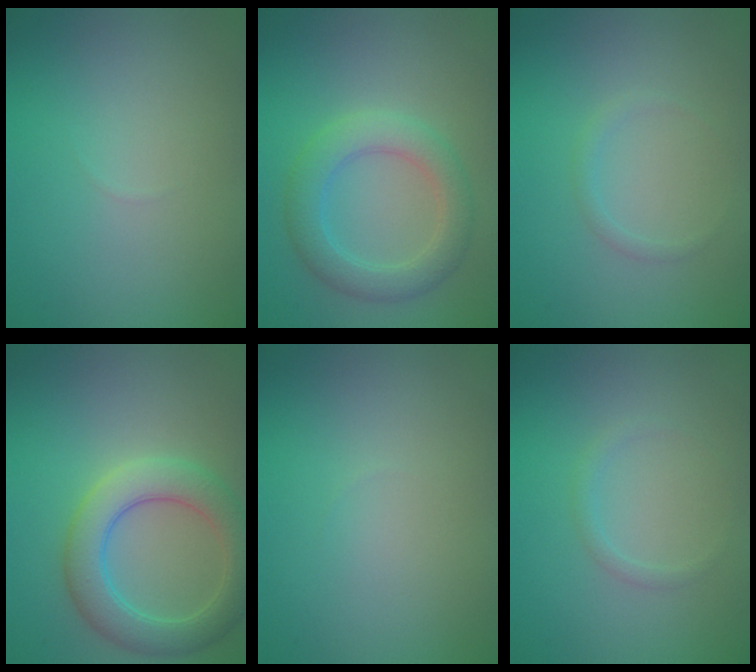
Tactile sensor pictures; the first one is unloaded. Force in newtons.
{"total": 3.7, "press": 3.7, "slide": 0.5}
{"total": 0.8, "press": 0.8, "slide": 0.0}
{"total": 5.3, "press": 5.3, "slide": 0.3}
{"total": 0.0}
{"total": 0.8, "press": 0.8, "slide": 0.0}